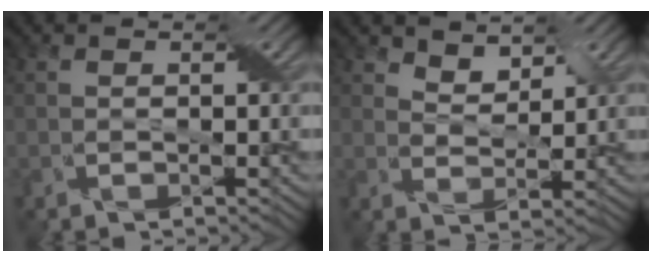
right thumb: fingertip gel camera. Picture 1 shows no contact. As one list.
[{"total": 3.1, "force": [2.9, 1.0, 0.5], "torque": [-0.018, -0.007, 0.051]}]